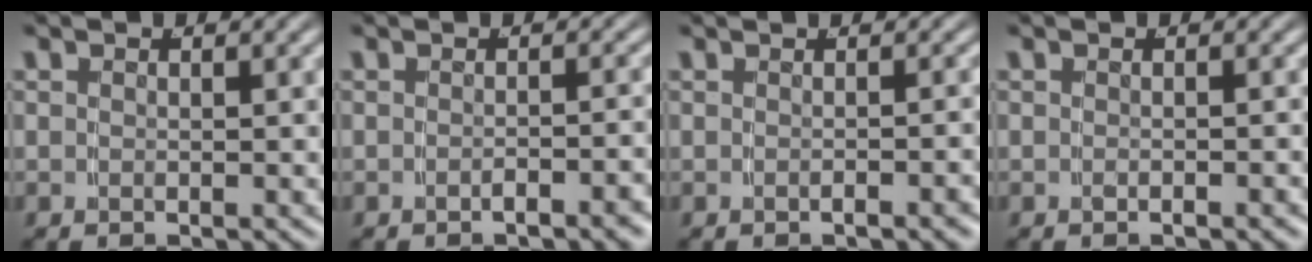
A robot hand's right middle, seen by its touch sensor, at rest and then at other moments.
{"total": 1.6, "force": [-1.4, -0.4, 0.7], "torque": [-0.009, 0.008, -0.024]}
{"total": 1.0, "force": [-0.8, -0.5, 0.5], "torque": [-0.004, 0.011, -0.016]}
{"total": 0.8, "force": [-0.6, -0.5, 0.2], "torque": [-0.001, 0.003, -0.009]}